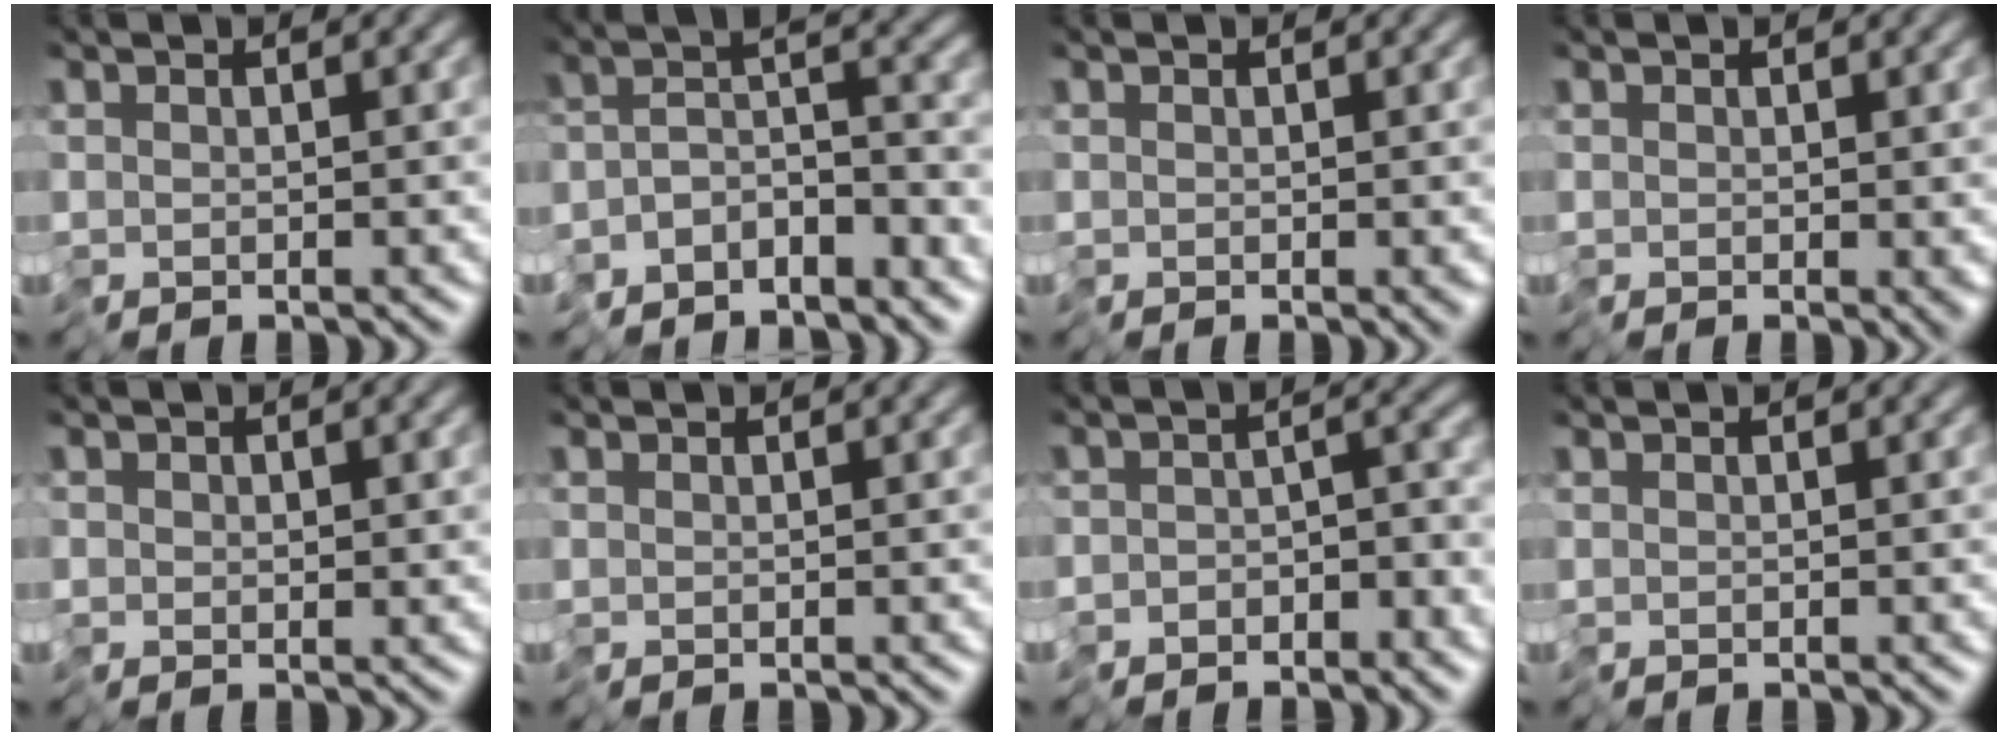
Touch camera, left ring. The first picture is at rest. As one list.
[{"total": 5.8, "force": [-5.2, 1.5, 1.9], "torque": [-0.011, -0.001, -0.095]}, {"total": 0.5, "force": [-0.2, 0.3, 0.4], "torque": [-0.003, -0.002, -0.003]}, {"total": 0.5, "force": [0.2, 0.3, 0.4], "torque": [-0.007, -0.001, 0.004]}, {"total": 0.6, "force": [0.1, 0.6, 0.1], "torque": [-0.002, 0.002, 0.003]}, {"total": 0.0}, {"total": 4.0, "force": [-3.3, 1.7, 1.5], "torque": [-0.003, 0.001, -0.060]}, {"total": 0.0}]